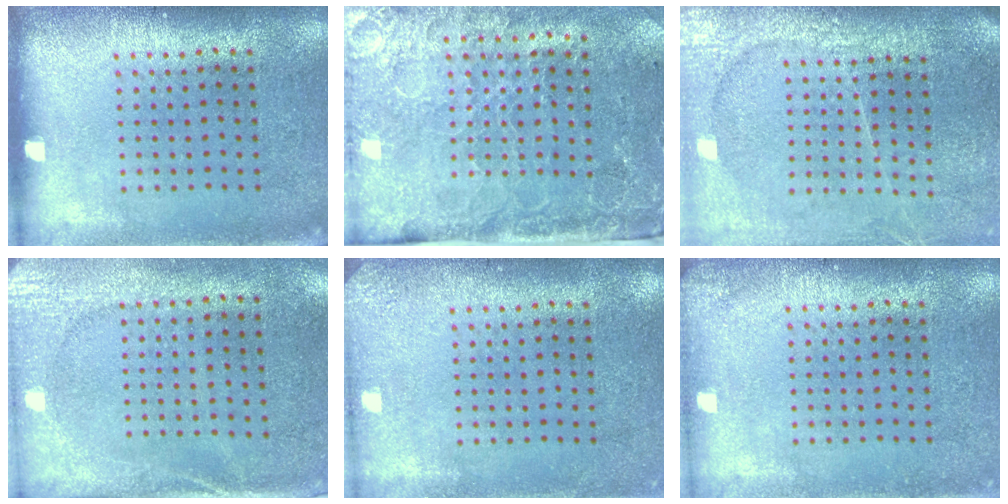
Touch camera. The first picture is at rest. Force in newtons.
{"total": 4.6, "press": 3.7, "slide": 2.8}
{"total": 3.8, "press": 3.4, "slide": 1.7}
{"total": 2.7, "press": 2.2, "slide": 1.6}
{"total": 1.7, "press": 1.7, "slide": 0.2}
{"total": 0.9, "press": 0.9, "slide": 0.1}